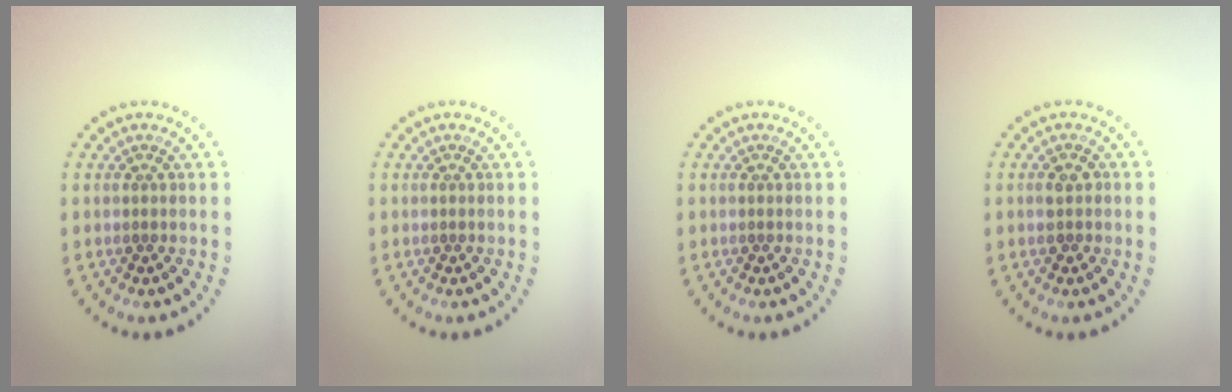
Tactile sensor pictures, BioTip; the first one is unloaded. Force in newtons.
{"total": 0.0}
{"total": 0.0}
{"total": 1.5, "press": 1.5, "slide": 0.3}